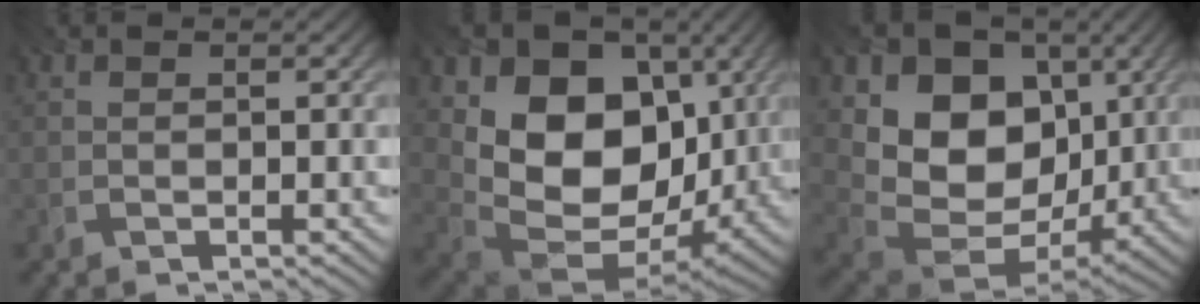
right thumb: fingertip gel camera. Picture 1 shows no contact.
{"total": 16.6, "force": [1.9, 11.9, 11.4], "torque": [-0.227, -0.033, 0.055]}
{"total": 15.3, "force": [2.0, 11.5, 9.9], "torque": [-0.201, -0.011, 0.051]}